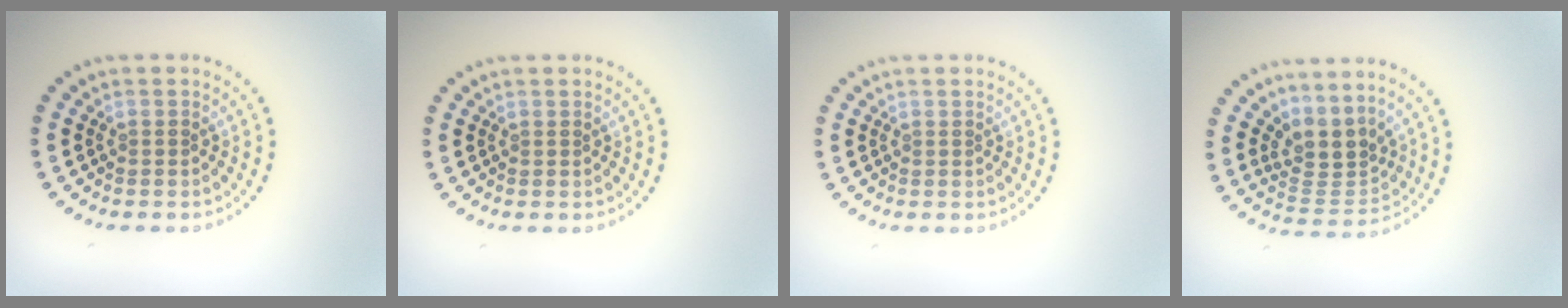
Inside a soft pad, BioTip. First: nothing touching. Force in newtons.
{"total": 0.0}
{"total": 0.0}
{"total": 3.5, "press": 2.4, "slide": 2.5}